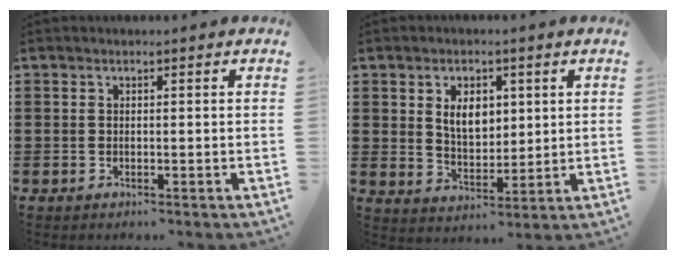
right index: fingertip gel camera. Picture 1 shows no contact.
{"total": 5.5, "force": [1.7, 3.6, 3.8], "torque": [-0.071, 0.007, 0.025]}